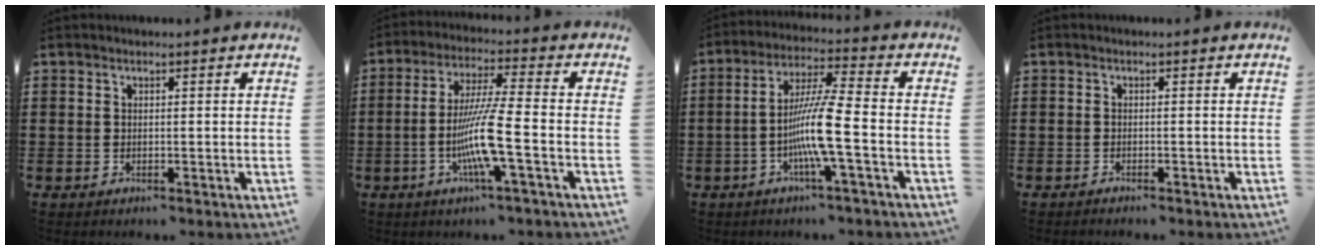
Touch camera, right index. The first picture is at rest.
{"total": 9.5, "force": [-2.8, 0.1, 9.1], "torque": [-0.188, -0.020, -0.060]}
{"total": 9.6, "force": [-2.8, 0.4, 9.2], "torque": [-0.191, -0.013, -0.061]}
{"total": 0.7, "force": [-0.7, 0.0, 0.0], "torque": [-0.002, -0.002, -0.015]}